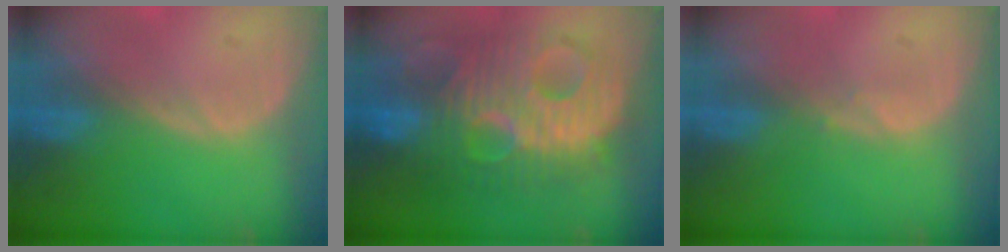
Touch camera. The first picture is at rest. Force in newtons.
{"total": 13.1, "press": 13.1, "slide": 1.1}
{"total": 0.5, "press": 0.5, "slide": 0.2}